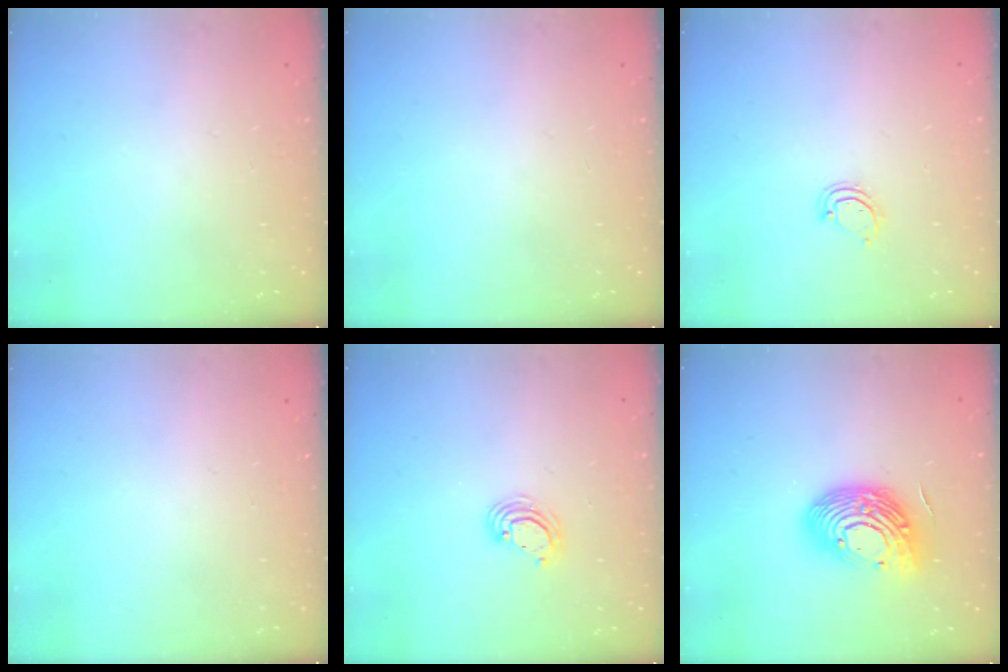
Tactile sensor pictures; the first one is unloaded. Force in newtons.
{"total": 0.0}
{"total": 3.7, "press": 3.7, "slide": 0.3}
{"total": 0.0}
{"total": 4.4, "press": 4.4, "slide": 0.2}
{"total": 16.1, "press": 16.0, "slide": 1.3}